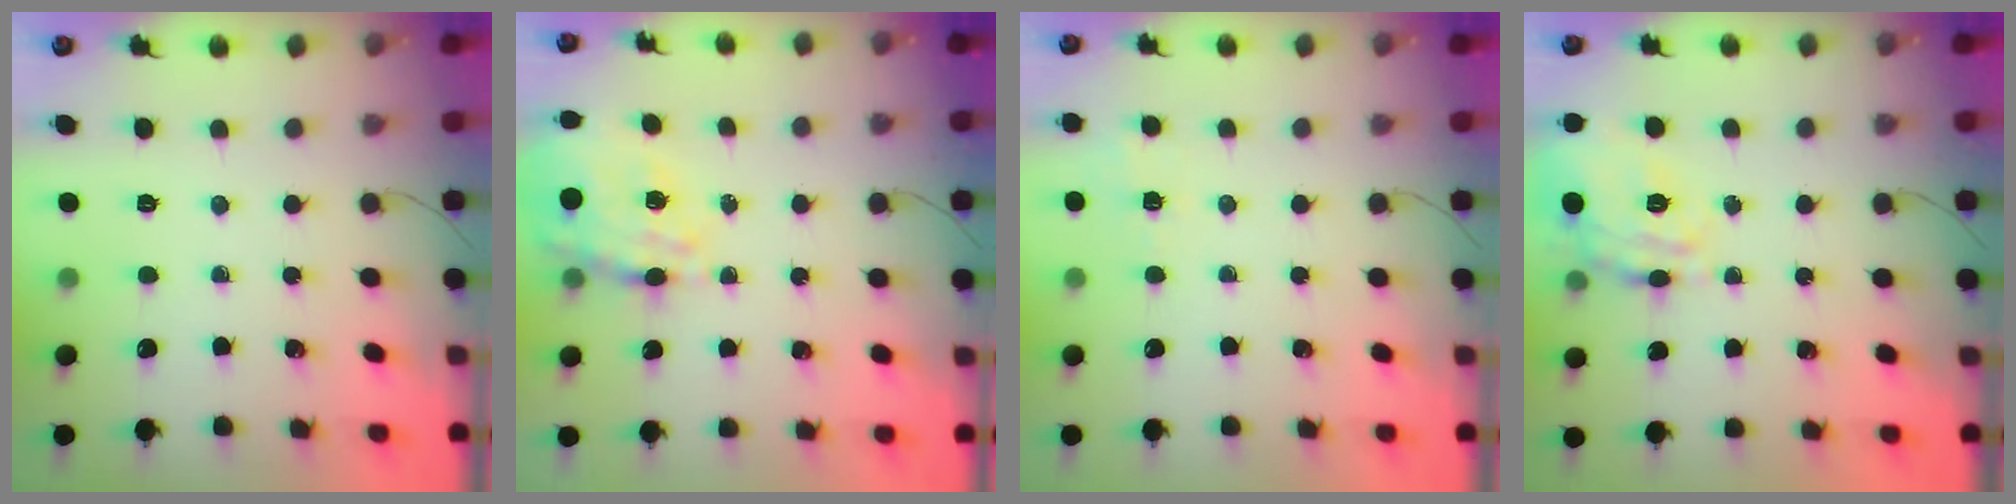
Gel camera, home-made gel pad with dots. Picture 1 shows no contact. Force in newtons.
{"total": 18.8, "press": 18.4, "slide": 4.0}
{"total": 2.0, "press": 1.0, "slide": 1.7}
{"total": 17.7, "press": 17.7, "slide": 0.5}